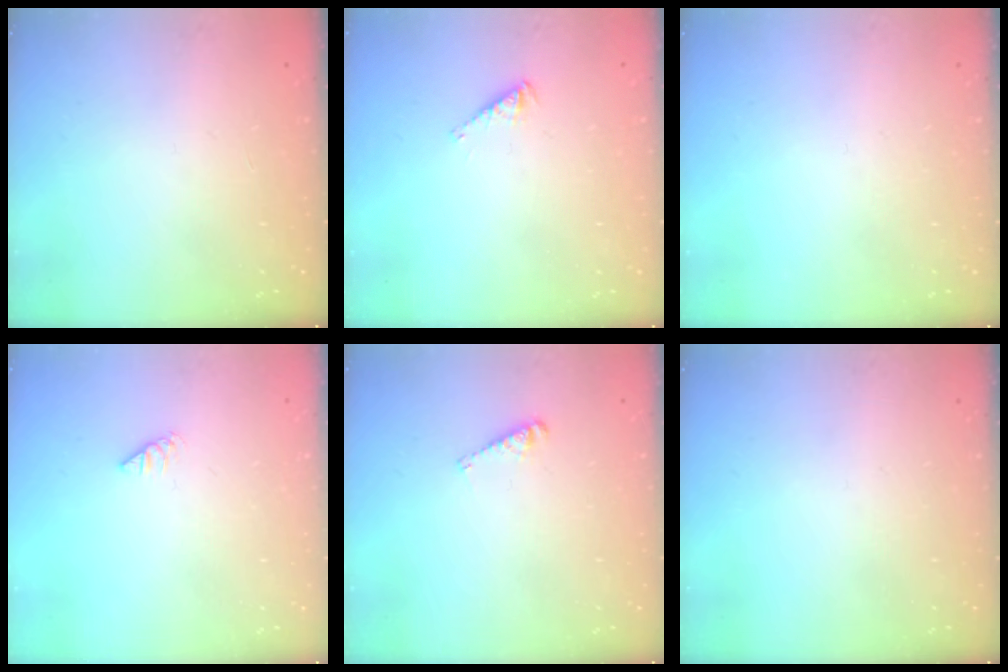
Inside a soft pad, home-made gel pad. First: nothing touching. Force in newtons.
{"total": 2.9, "press": 2.9, "slide": 0.3}
{"total": 0.0}
{"total": 0.0}
{"total": 3.0, "press": 3.0, "slide": 0.2}
{"total": 0.0}